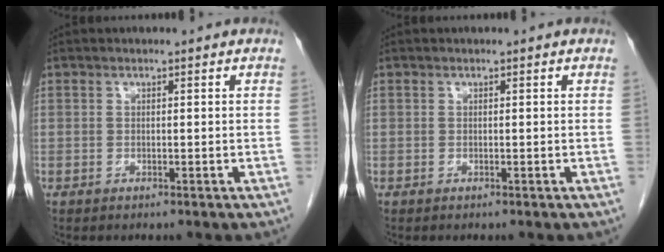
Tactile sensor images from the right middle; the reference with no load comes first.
{"total": 0.0}